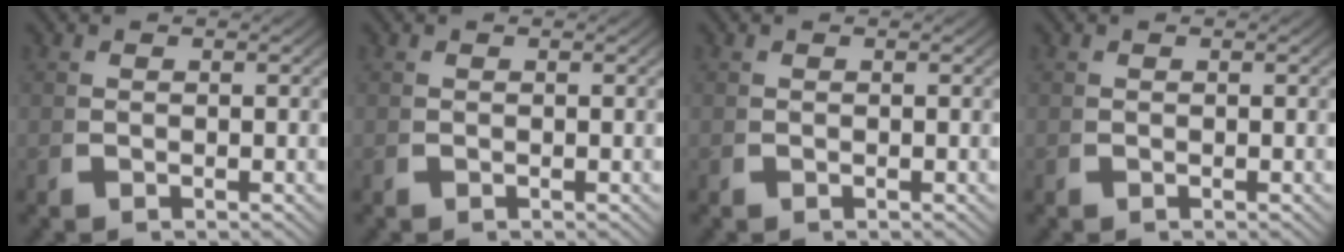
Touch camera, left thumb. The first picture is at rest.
{"total": 0.0}
{"total": 0.0}
{"total": 0.0}